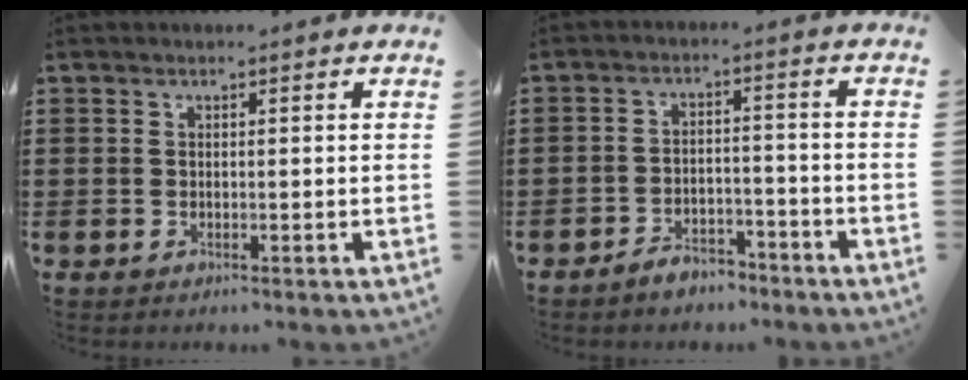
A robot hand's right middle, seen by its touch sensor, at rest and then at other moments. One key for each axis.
{"total": 4.0, "fx": -3.8, "fy": 1.0, "fz": 0.5, "tx": -0.011, "ty": 0.009, "tz": -0.077}